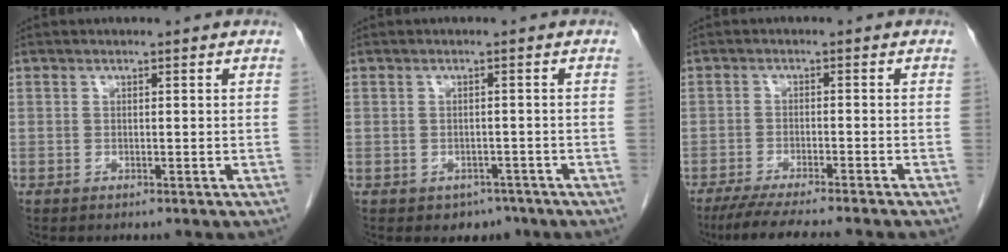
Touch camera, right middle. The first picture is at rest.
{"total": 2.7, "force": [-1.8, 1.9, 0.6], "torque": [-0.003, 0.007, -0.017]}
{"total": 10.0, "force": [-8.6, -0.5, 5.1], "torque": [-0.060, -0.025, -0.134]}